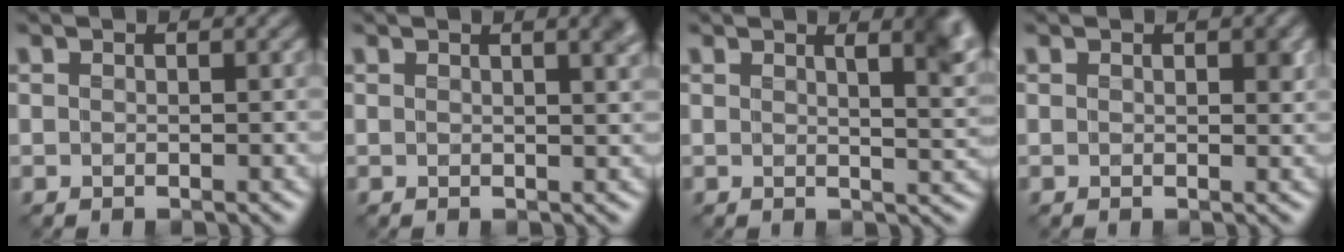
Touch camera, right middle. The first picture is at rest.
{"total": 2.8, "force": [1.4, 1.1, 2.2], "torque": [-0.004, 0.007, 0.008]}
{"total": 4.5, "force": [2.1, 1.5, 3.7], "torque": [-0.028, 0.001, 0.024]}
{"total": 1.3, "force": [0.3, 0.6, 1.1], "torque": [-0.010, -0.004, 0.006]}